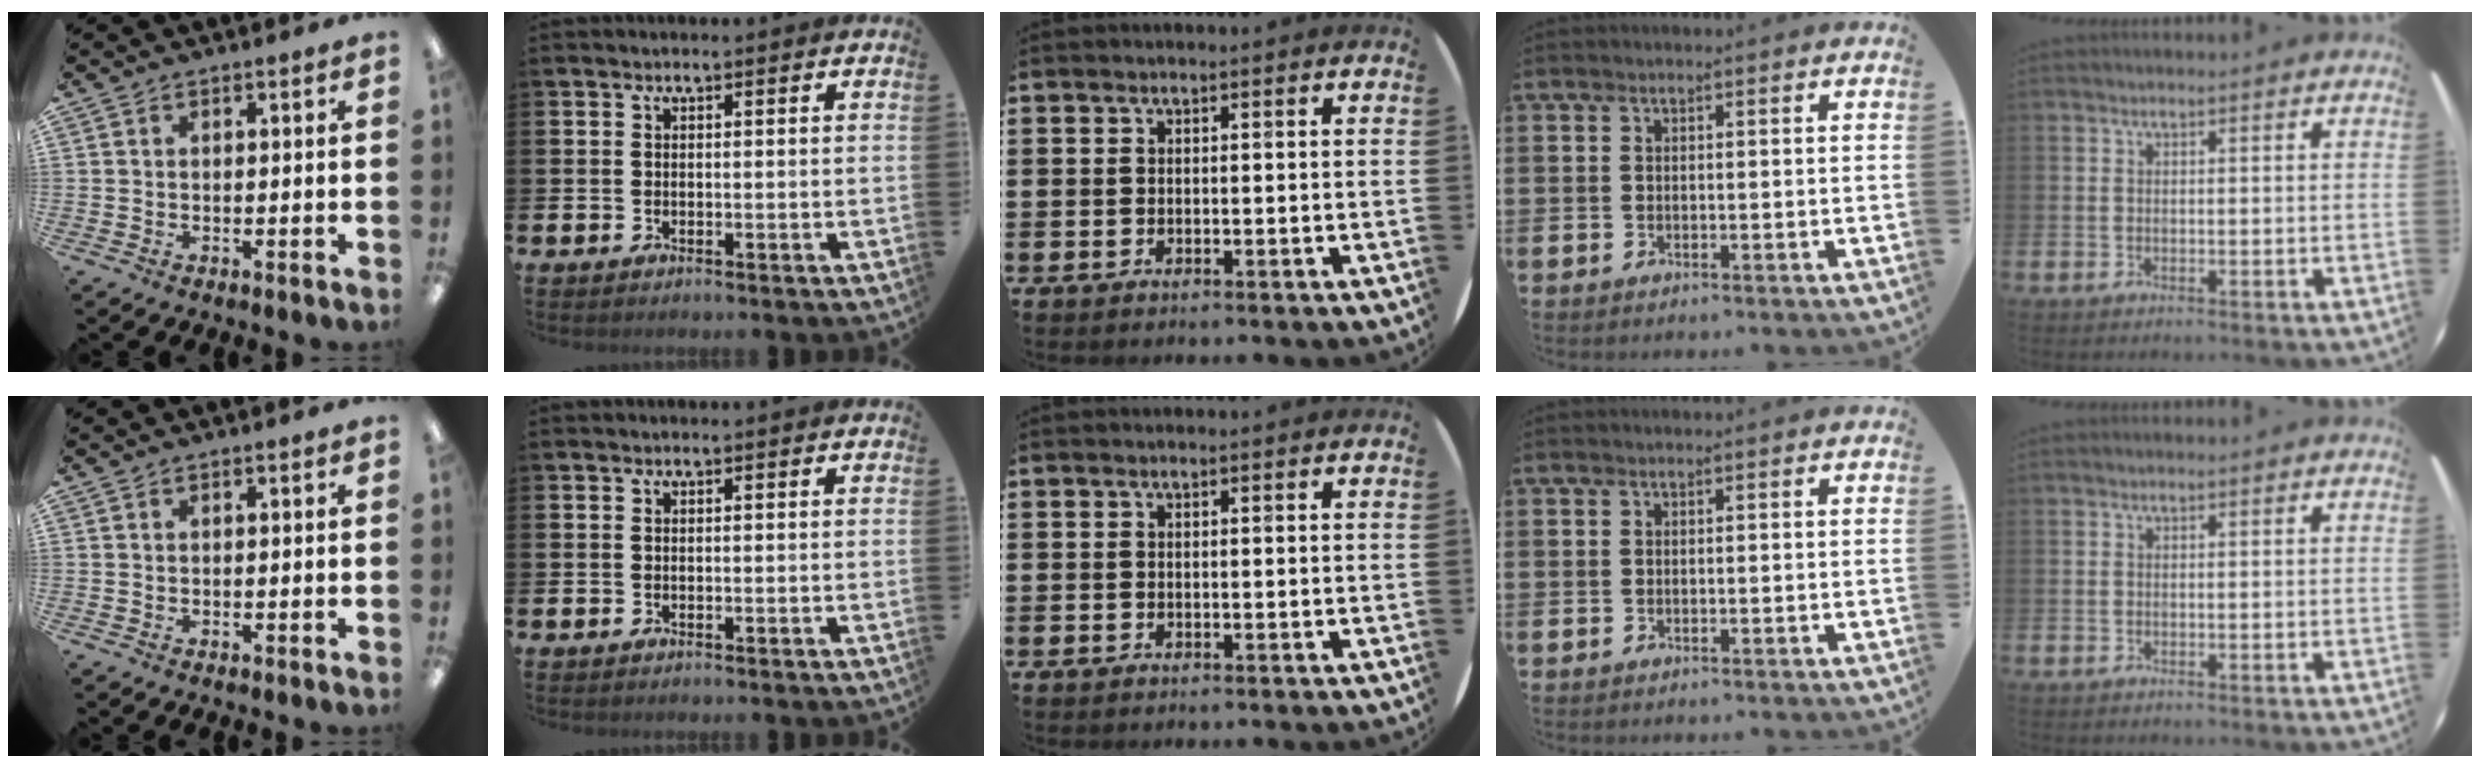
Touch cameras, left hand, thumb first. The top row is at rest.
{}